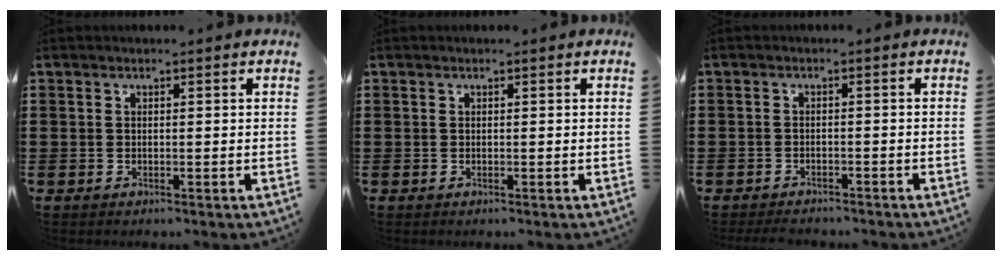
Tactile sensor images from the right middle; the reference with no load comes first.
{"total": 0.0}
{"total": 1.8, "force": [-1.8, 0.4, 0.0], "torque": [-0.005, 0.001, -0.040]}